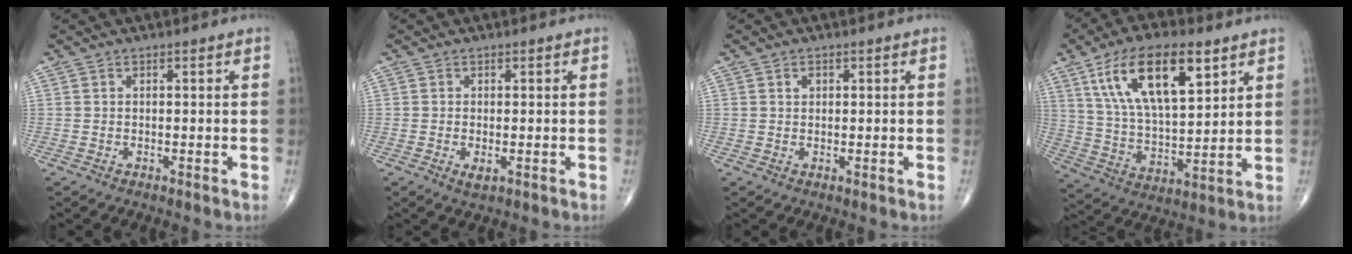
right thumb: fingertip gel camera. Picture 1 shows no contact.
{"total": 1.6, "force": [-0.4, 0.6, 1.4], "torque": [-0.027, -0.005, -0.006]}
{"total": 1.1, "force": [0.4, 0.8, 0.6], "torque": [-0.003, 0.000, 0.006]}
{"total": 18.4, "force": [8.8, 7.5, 14.4], "torque": [-0.240, -0.026, 0.165]}